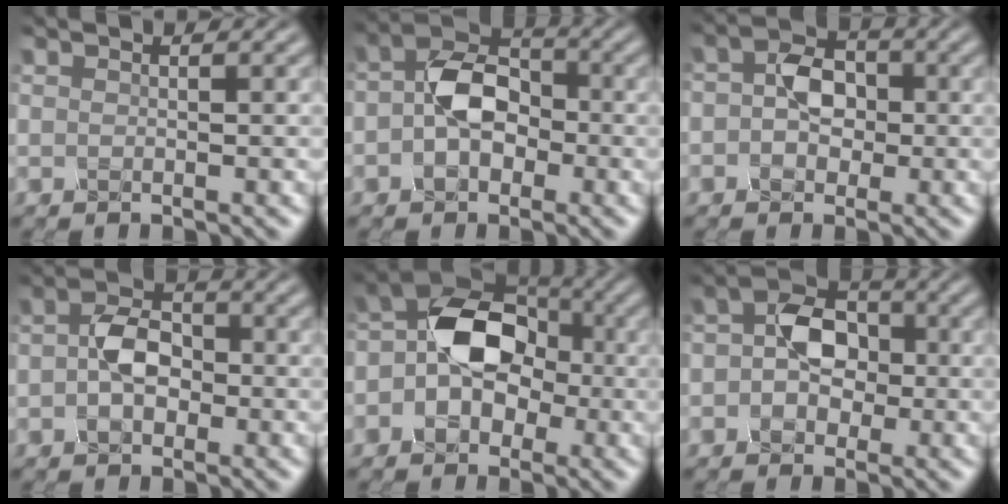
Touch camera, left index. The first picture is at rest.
{"total": 5.2, "force": [-0.8, 3.6, 3.7], "torque": [-0.061, 0.008, -0.021]}
{"total": 3.4, "force": [-0.3, 2.5, 2.2], "torque": [-0.038, 0.006, -0.014]}
{"total": 3.8, "force": [-0.5, 2.6, 2.8], "torque": [-0.053, 0.004, -0.016]}
{"total": 7.8, "force": [-0.9, 5.6, 5.4], "torque": [-0.068, 0.012, -0.032]}
{"total": 4.4, "force": [-0.4, 3.3, 2.9], "torque": [-0.044, 0.009, -0.016]}